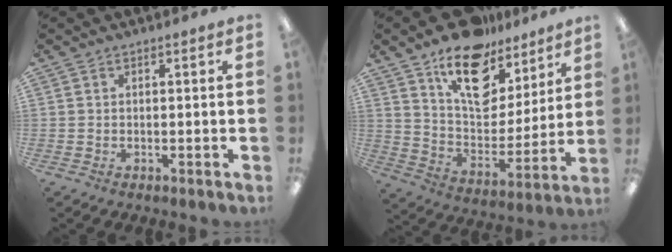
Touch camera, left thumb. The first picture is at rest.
{"total": 18.0, "force": [12.0, 10.2, 8.6], "torque": [-0.138, -0.076, 0.214]}